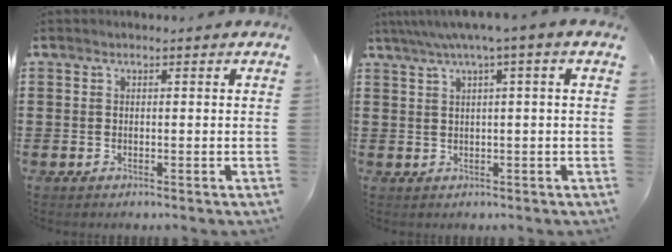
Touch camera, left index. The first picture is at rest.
{"total": 2.5, "force": [0.6, -0.1, 2.4], "torque": [-0.047, -0.002, 0.006]}